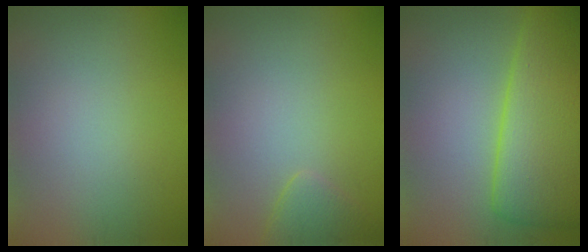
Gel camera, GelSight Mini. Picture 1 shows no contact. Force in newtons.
{"total": 1.6, "press": 1.6, "slide": 0.1}
{"total": 8.5, "press": 8.5, "slide": 0.2}